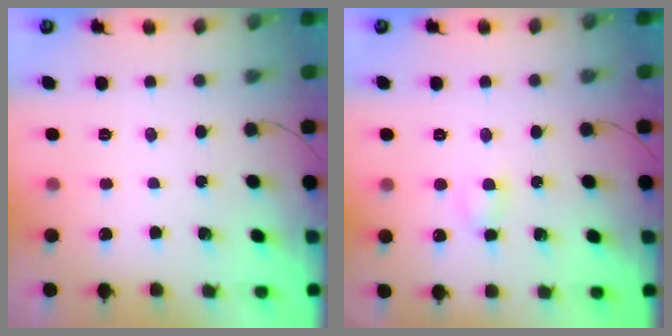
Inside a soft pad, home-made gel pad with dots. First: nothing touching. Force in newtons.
{"total": 3.5, "press": 3.3, "slide": 1.2}